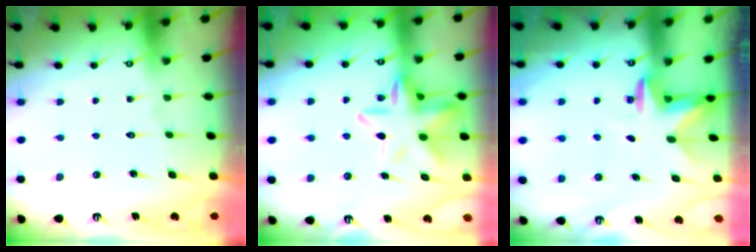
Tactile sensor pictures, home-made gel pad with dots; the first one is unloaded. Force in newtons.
{"total": 13.2, "press": 13.1, "slide": 1.3}
{"total": 3.2, "press": 3.1, "slide": 0.7}